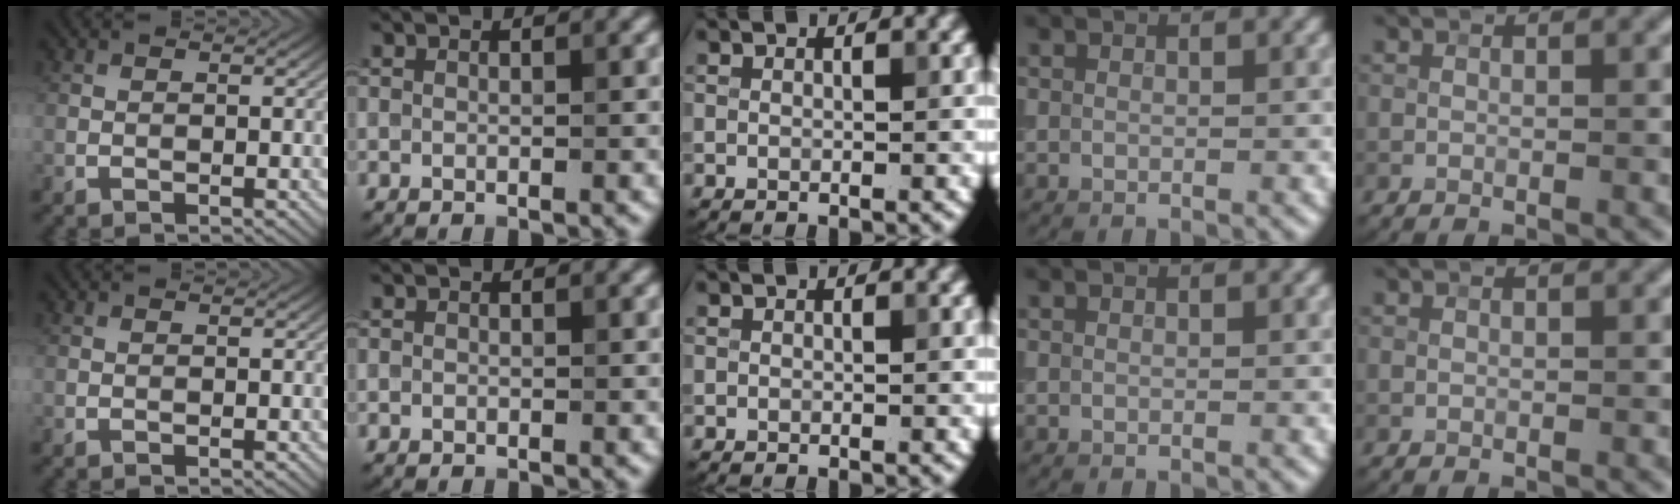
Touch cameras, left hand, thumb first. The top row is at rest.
{"index": {"total": 0.5, "force": [-0.1, 0.5, 0.2], "torque": [0.010, 0.003, -0.008]}}